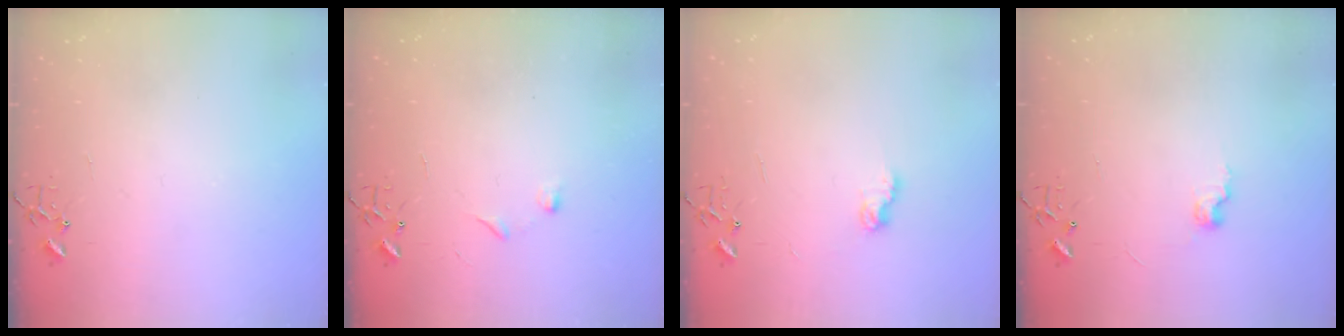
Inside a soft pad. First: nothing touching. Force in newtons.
{"total": 4.3, "press": 4.3, "slide": 0.6}
{"total": 6.3, "press": 6.3, "slide": 0.1}
{"total": 7.0, "press": 7.0, "slide": 0.6}